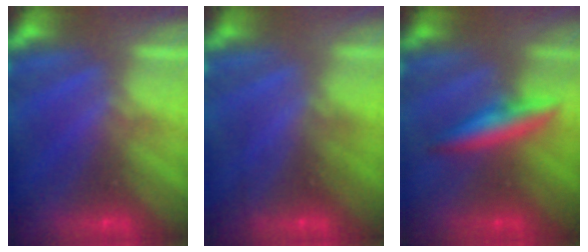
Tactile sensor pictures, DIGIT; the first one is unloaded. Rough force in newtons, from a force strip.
{"total": 2.4}
{"total": 2.8}